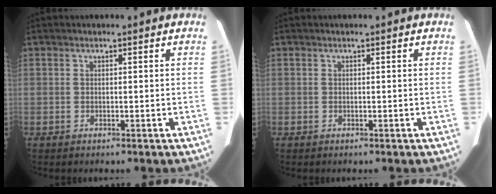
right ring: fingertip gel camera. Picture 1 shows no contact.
{"total": 0.0}